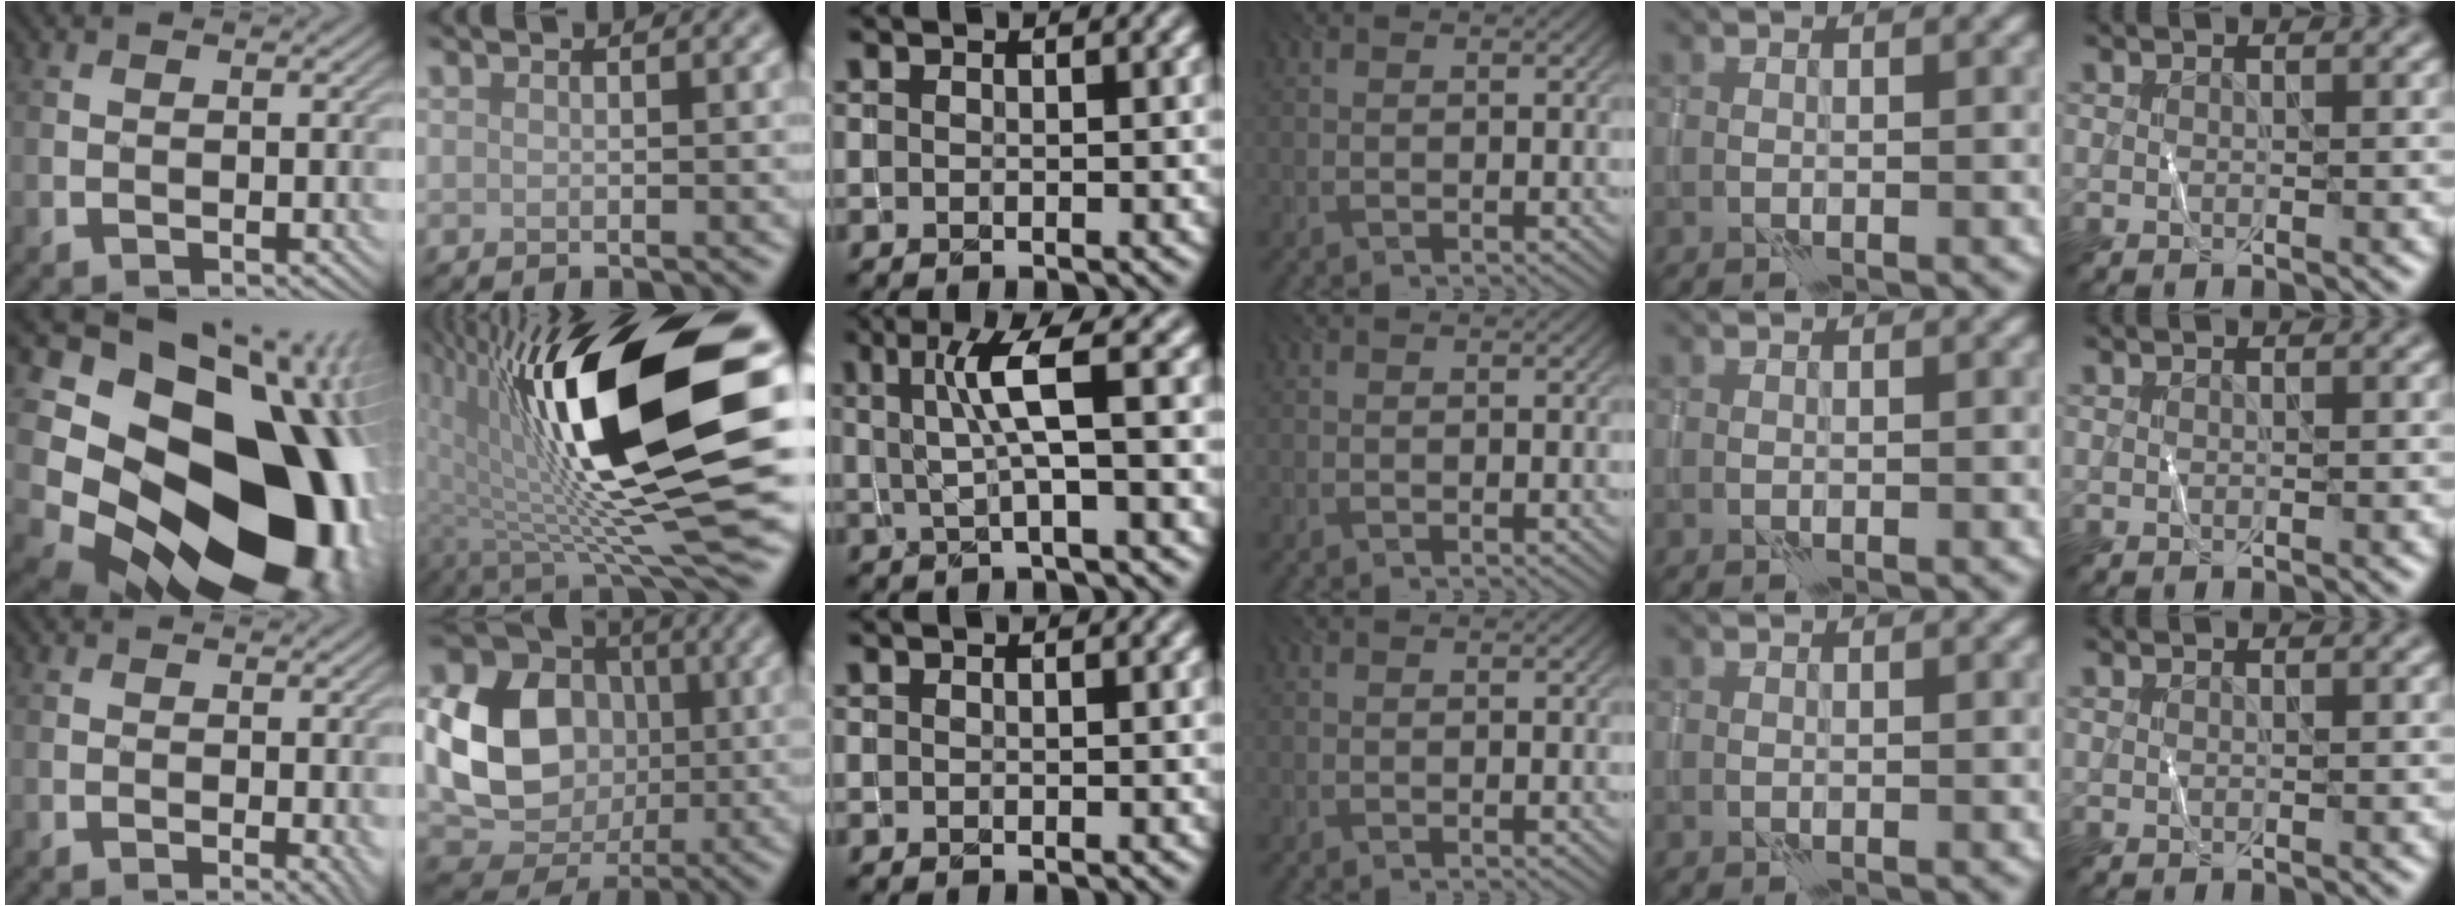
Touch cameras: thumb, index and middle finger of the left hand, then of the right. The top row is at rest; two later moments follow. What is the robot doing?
{"motion": "wrap", "object": "thread"}